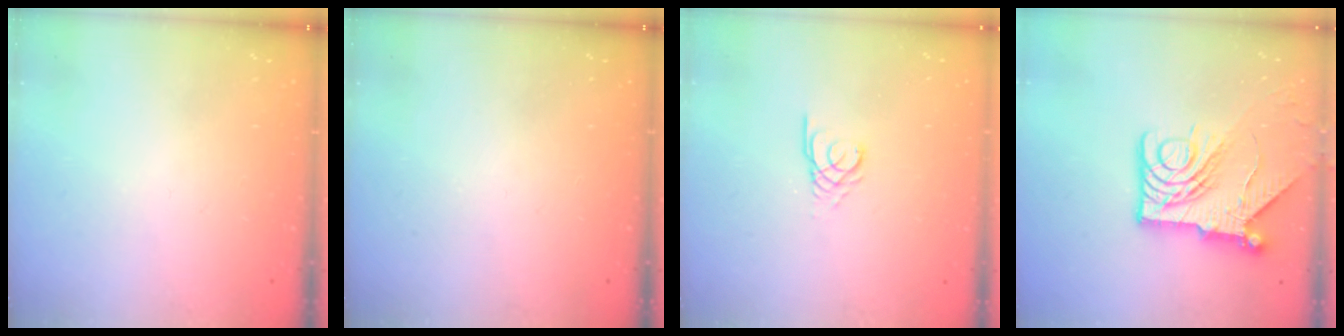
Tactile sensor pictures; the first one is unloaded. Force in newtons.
{"total": 0.0}
{"total": 2.7, "press": 2.7, "slide": 0.3}
{"total": 14.5, "press": 14.4, "slide": 1.7}